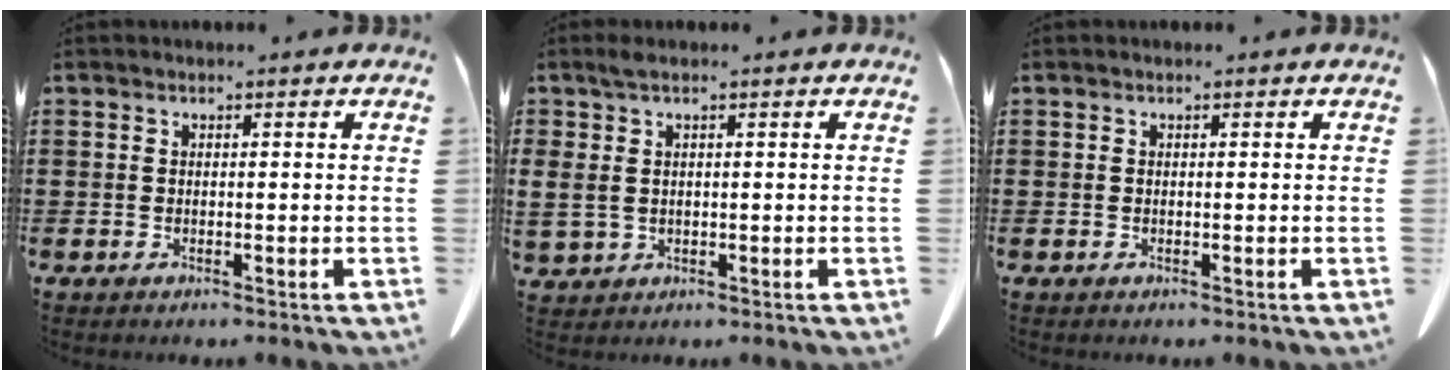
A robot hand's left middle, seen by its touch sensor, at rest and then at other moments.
{"total": 2.5, "force": [0.9, 1.4, 1.8], "torque": [-0.056, 0.001, 0.012]}
{"total": 0.0}